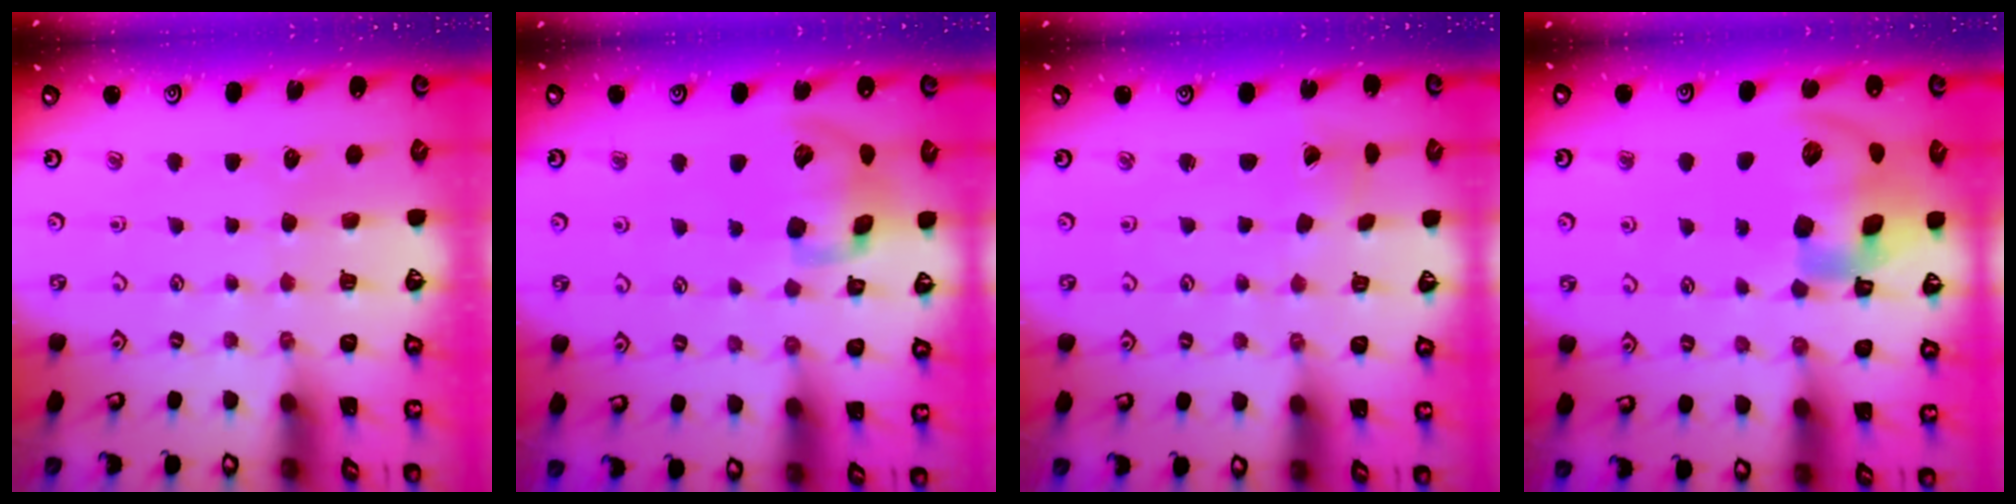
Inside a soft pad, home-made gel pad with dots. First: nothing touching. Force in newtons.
{"total": 14.6, "press": 14.4, "slide": 2.5}
{"total": 1.3, "press": 1.3, "slide": 0.1}
{"total": 18.7, "press": 18.5, "slide": 2.9}